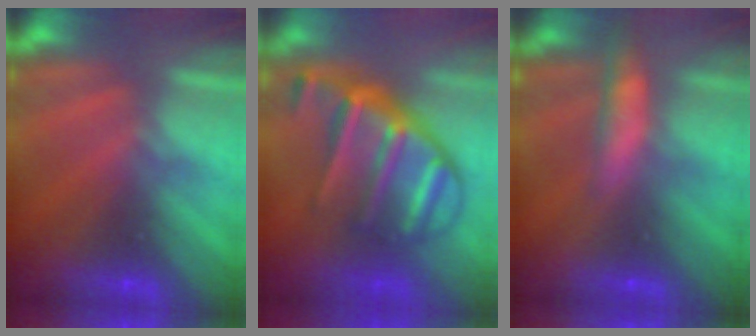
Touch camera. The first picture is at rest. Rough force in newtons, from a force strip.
{"total": 7.1}
{"total": 8.6}